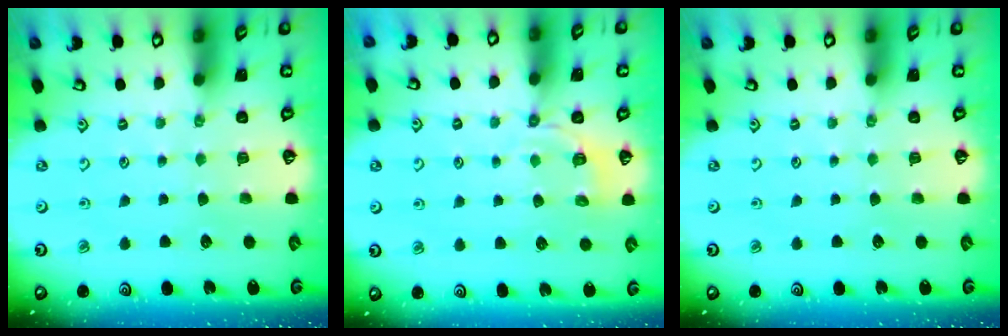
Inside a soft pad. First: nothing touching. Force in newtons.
{"total": 4.0, "press": 3.4, "slide": 1.9}
{"total": 0.0}